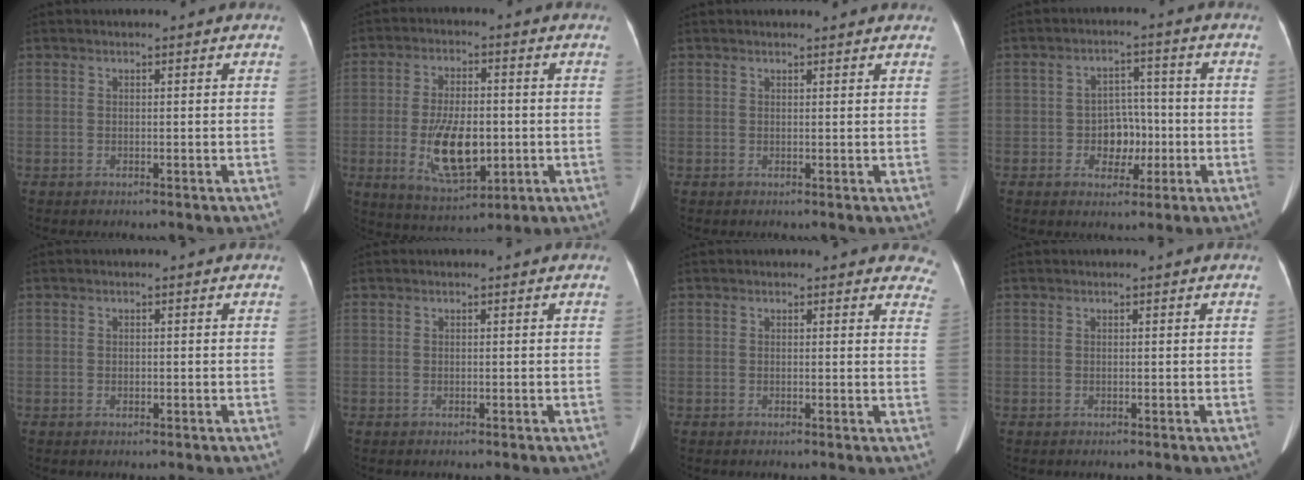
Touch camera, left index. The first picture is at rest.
{"total": 10.8, "force": [-1.9, 4.6, 9.6], "torque": [-0.183, -0.010, -0.025]}
{"total": 3.0, "force": [2.9, 0.5, 0.8], "torque": [-0.011, 0.010, 0.028]}
{"total": 5.5, "force": [-1.4, 4.1, 3.4], "torque": [-0.053, 0.014, -0.021]}
{"total": 0.5, "force": [-0.2, 0.4, 0.2], "torque": [-0.003, -0.001, -0.005]}
{"total": 0.0}
{"total": 6.1, "force": [5.6, 2.1, 1.0], "torque": [0.027, -0.014, 0.023]}
{"total": 0.0}